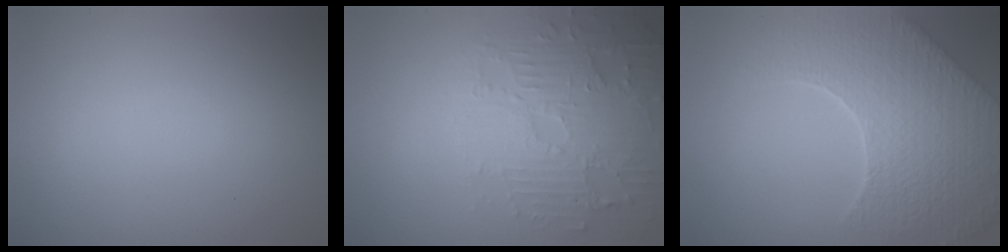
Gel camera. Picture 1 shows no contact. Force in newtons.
{"total": 4.8, "press": 4.1, "slide": 2.6}
{"total": 9.1, "press": 6.4, "slide": 6.5}